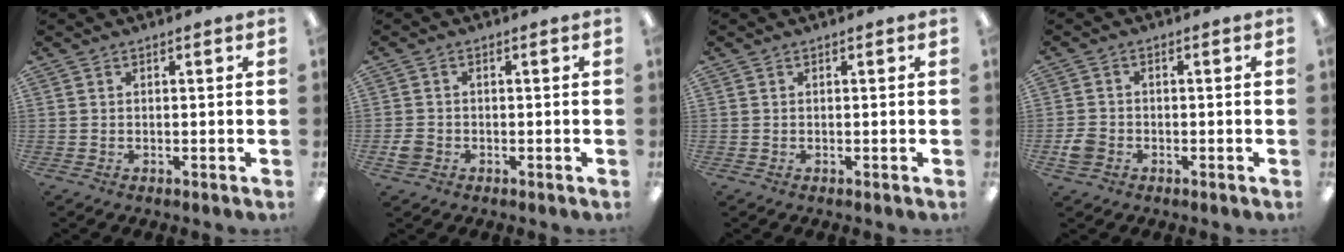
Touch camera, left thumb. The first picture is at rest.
{"total": 2.5, "force": [-1.3, 1.9, 1.0], "torque": [-0.014, 0.004, -0.023]}
{"total": 0.0}
{"total": 3.4, "force": [-1.8, 2.6, 1.3], "torque": [-0.025, 0.005, -0.034]}